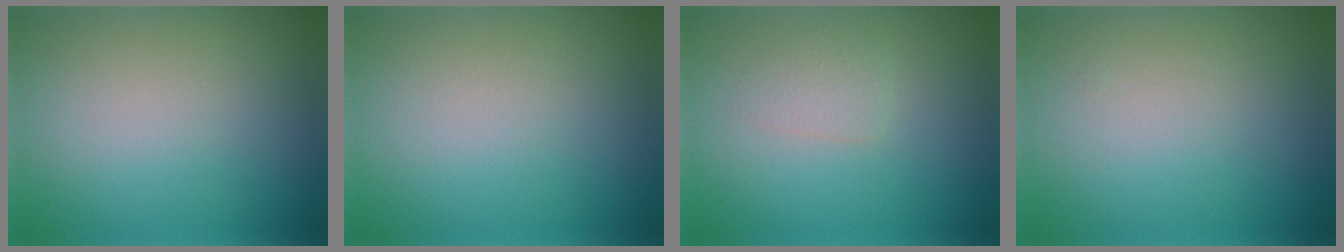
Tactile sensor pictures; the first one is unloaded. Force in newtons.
{"total": 0.0}
{"total": 1.3, "press": 1.3, "slide": 0.1}
{"total": 0.0}